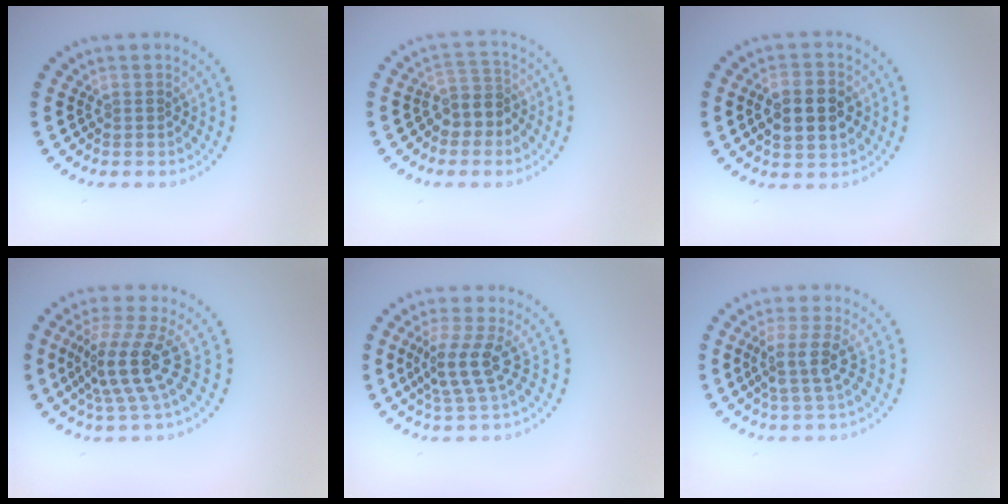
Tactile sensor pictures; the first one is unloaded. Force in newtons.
{"total": 3.0, "press": 2.5, "slide": 1.7}
{"total": 5.0, "press": 5.0, "slide": 0.3}
{"total": 4.5, "press": 3.4, "slide": 3.0}
{"total": 3.3, "press": 2.8, "slide": 1.7}
{"total": 3.0, "press": 2.4, "slide": 1.8}